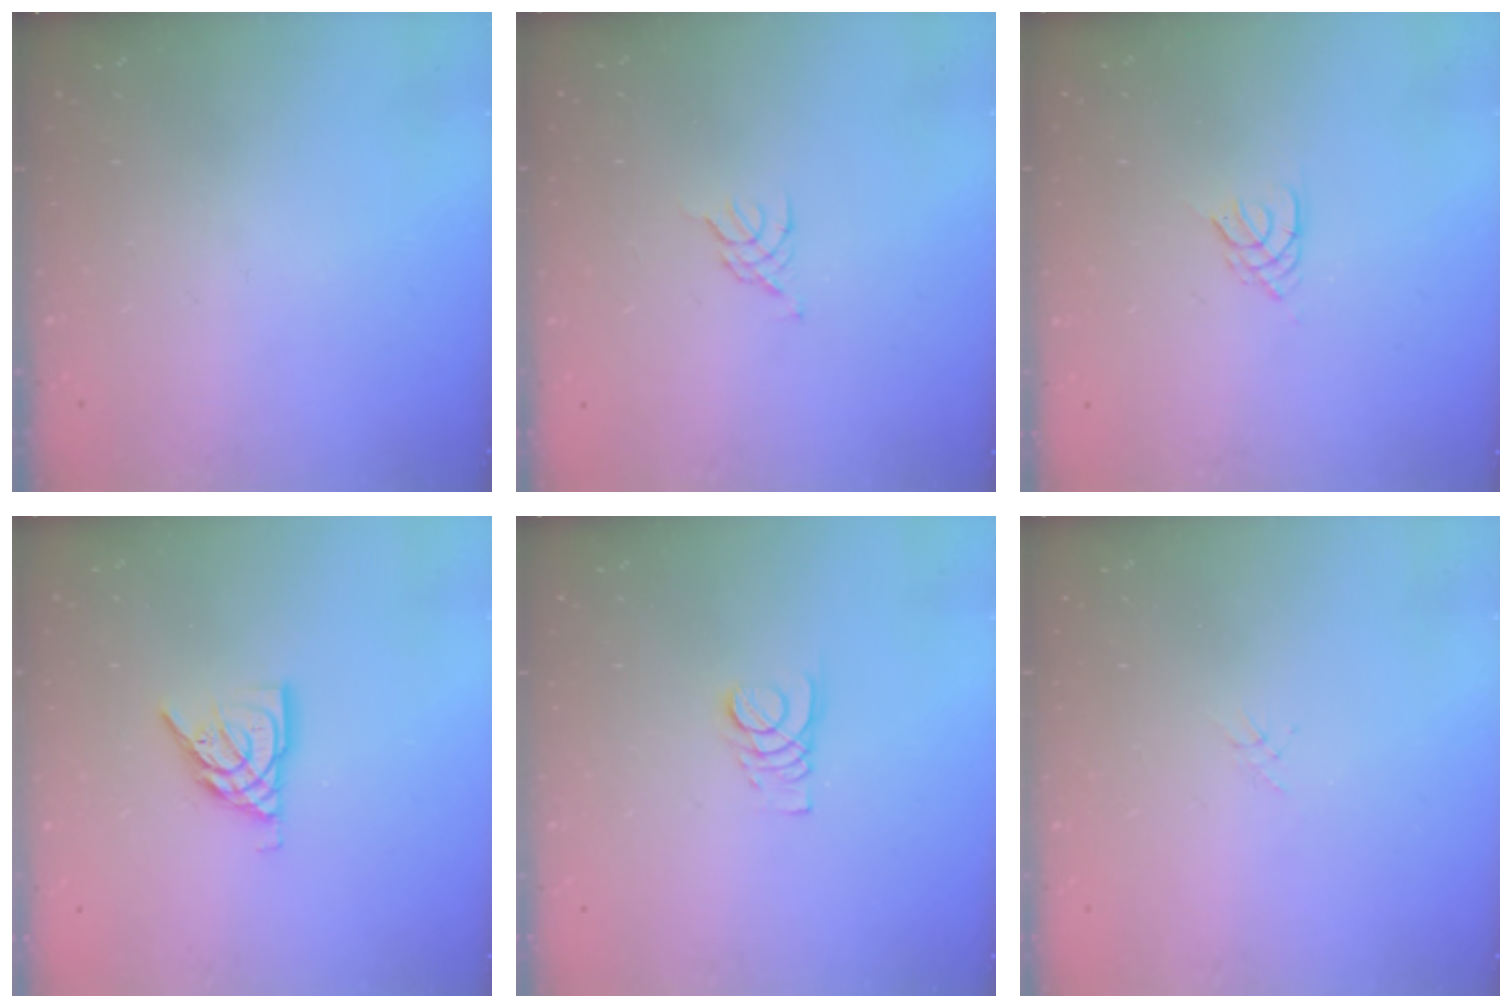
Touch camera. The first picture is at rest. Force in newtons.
{"total": 0.8, "press": 0.7, "slide": 0.3}
{"total": 2.6, "press": 2.5, "slide": 0.5}
{"total": 9.3, "press": 9.2, "slide": 1.2}
{"total": 3.4, "press": 3.4, "slide": 0.5}
{"total": 1.3, "press": 1.2, "slide": 0.3}